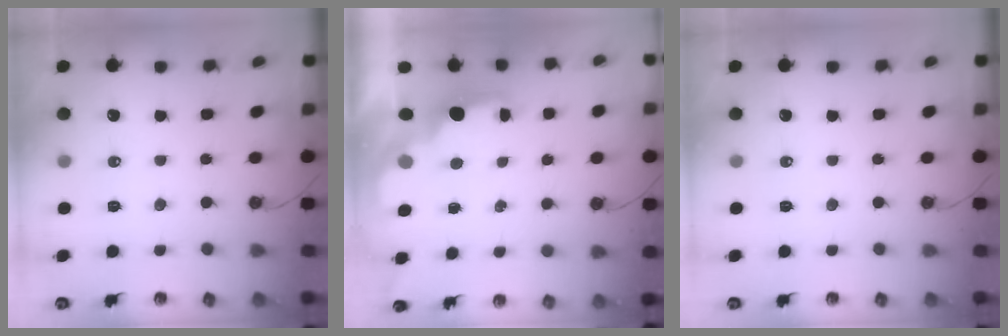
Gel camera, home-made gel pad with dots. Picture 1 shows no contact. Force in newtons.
{"total": 2.3, "press": 2.2, "slide": 0.7}
{"total": 0.0}